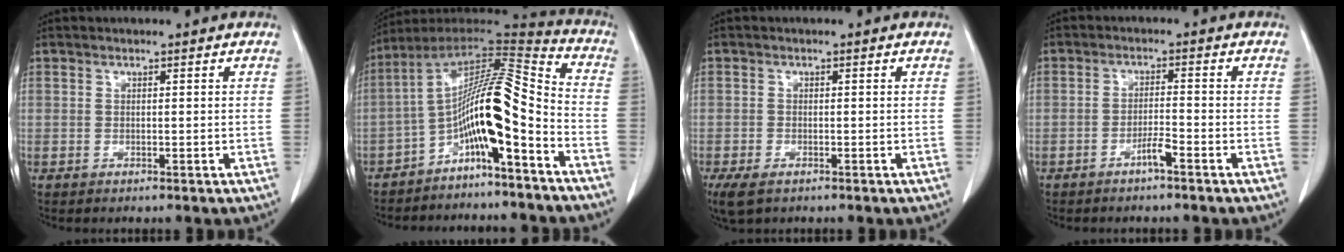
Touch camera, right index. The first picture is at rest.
{"total": 15.1, "force": [-7.4, 1.5, 13.1], "torque": [-0.211, 0.038, -0.119]}
{"total": 3.8, "force": [-2.3, 1.9, 2.3], "torque": [-0.046, -0.009, -0.037]}
{"total": 2.8, "force": [-1.9, -0.1, 2.1], "torque": [-0.038, -0.001, -0.037]}